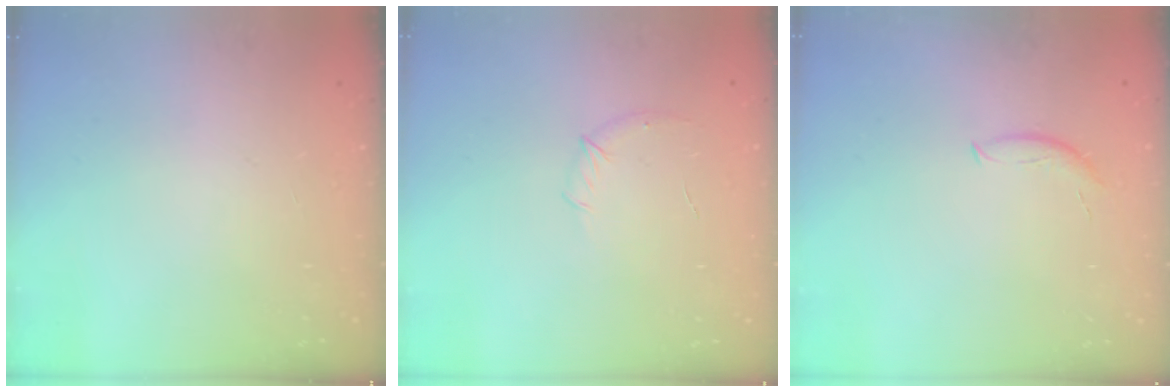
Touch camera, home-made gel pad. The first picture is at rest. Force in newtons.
{"total": 6.2, "press": 6.0, "slide": 1.6}
{"total": 6.0, "press": 5.9, "slide": 0.4}